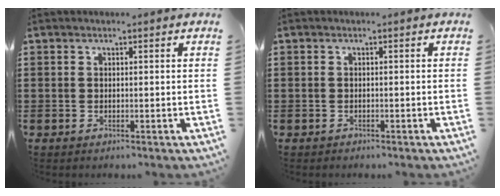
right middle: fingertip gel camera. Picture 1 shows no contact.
{"total": 0.7, "force": [-0.6, 0.4, 0.0], "torque": [0.000, 0.003, -0.015]}